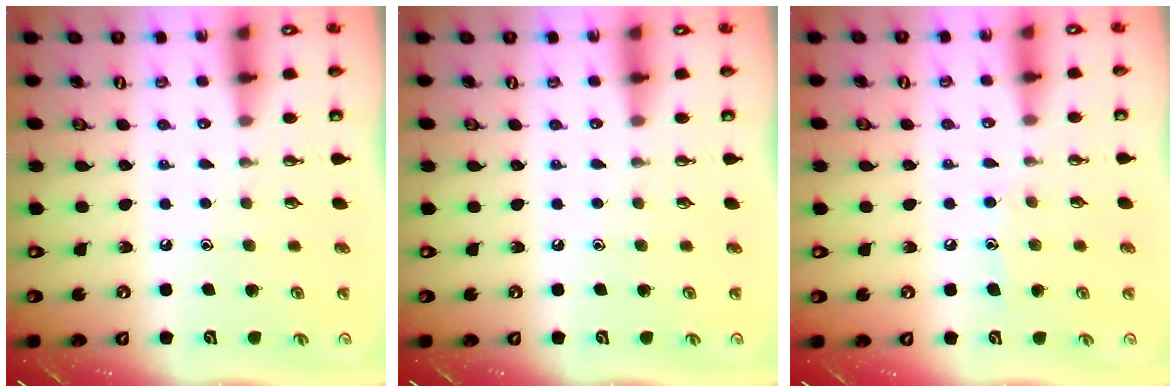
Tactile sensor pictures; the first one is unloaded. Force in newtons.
{"total": 0.0}
{"total": 6.5, "press": 6.5, "slide": 0.6}